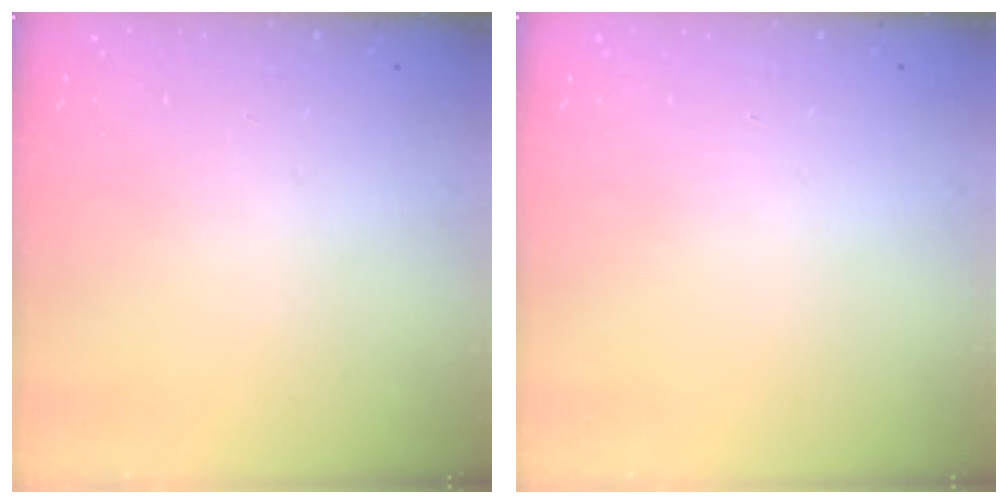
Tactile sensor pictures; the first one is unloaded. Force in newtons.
{"total": 0.0}